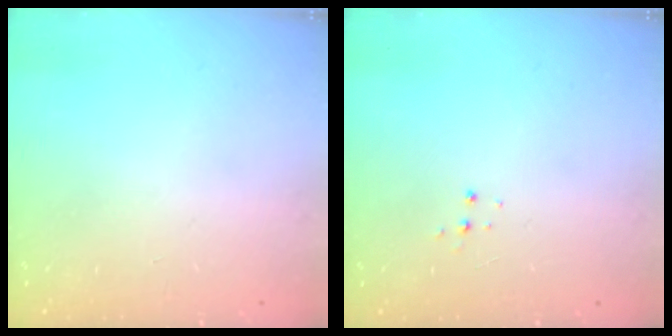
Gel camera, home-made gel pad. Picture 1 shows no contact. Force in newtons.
{"total": 5.2, "press": 5.2, "slide": 0.3}